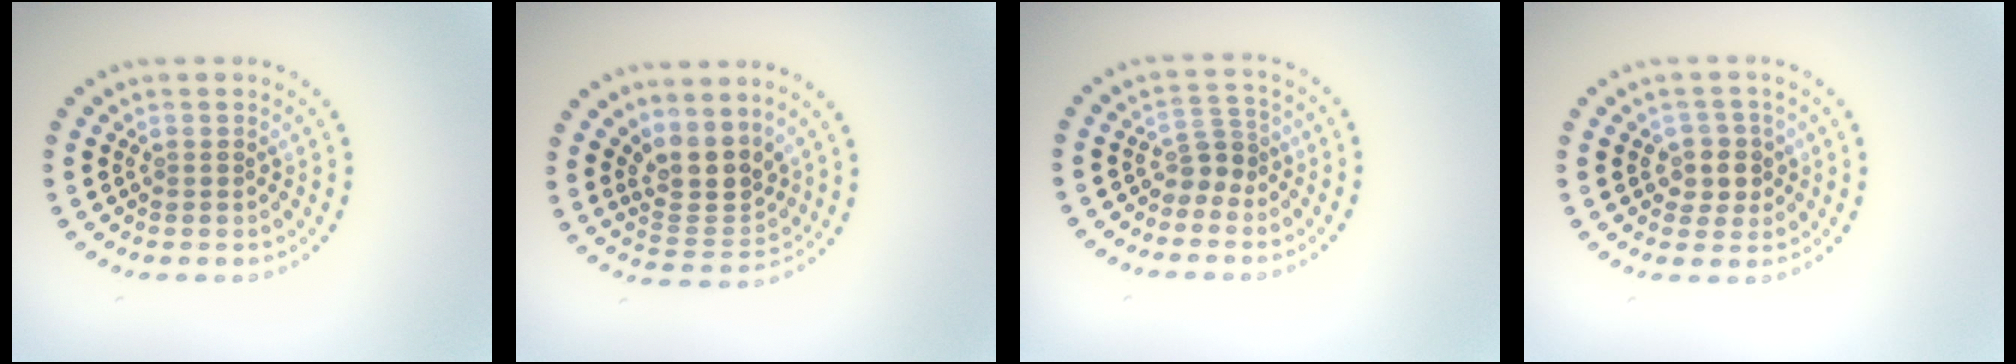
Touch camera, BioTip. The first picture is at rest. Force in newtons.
{"total": 3.9, "press": 3.4, "slide": 1.9}
{"total": 2.0, "press": 1.5, "slide": 1.3}
{"total": 2.5, "press": 2.2, "slide": 1.0}